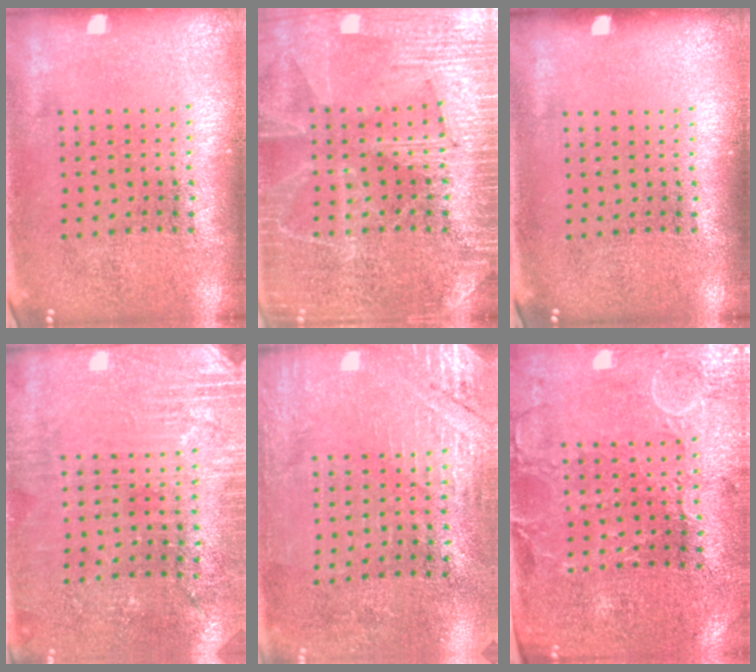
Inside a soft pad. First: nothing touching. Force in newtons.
{"total": 3.7, "press": 3.6, "slide": 0.7}
{"total": 0.0}
{"total": 2.9, "press": 2.8, "slide": 0.9}
{"total": 2.8, "press": 2.5, "slide": 1.3}
{"total": 0.6, "press": 0.3, "slide": 0.5}